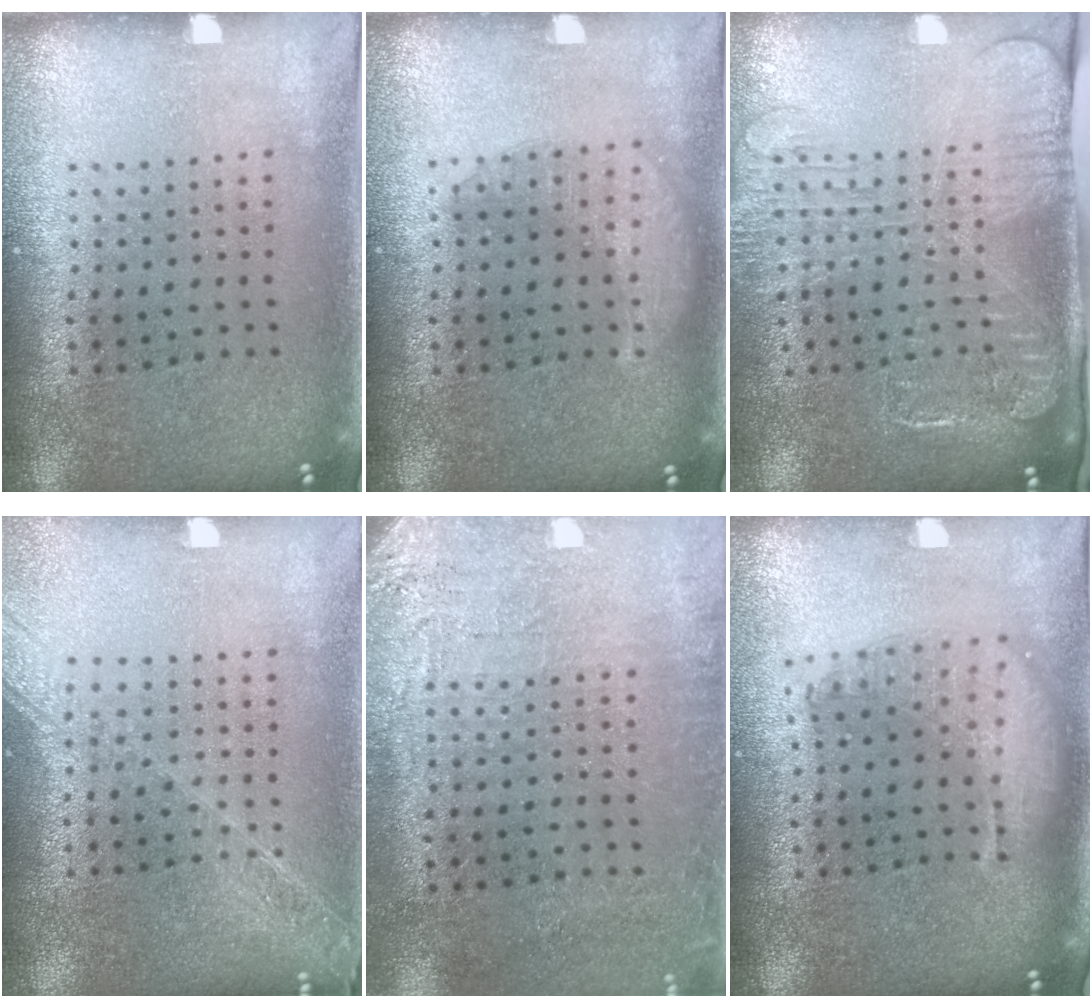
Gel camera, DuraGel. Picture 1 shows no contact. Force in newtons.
{"total": 2.2, "press": 2.2, "slide": 0.3}
{"total": 2.6, "press": 2.0, "slide": 1.7}
{"total": 1.7, "press": 1.5, "slide": 0.8}
{"total": 2.7, "press": 2.4, "slide": 1.2}
{"total": 1.6, "press": 1.4, "slide": 0.7}